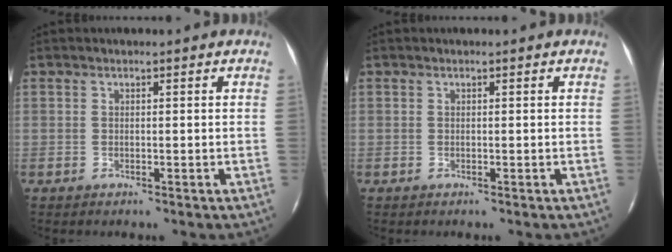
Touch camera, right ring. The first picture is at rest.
{"total": 0.0}